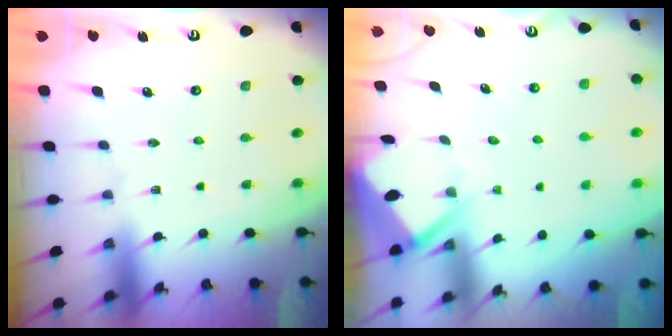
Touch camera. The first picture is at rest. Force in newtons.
{"total": 3.4, "press": 3.4, "slide": 0.3}